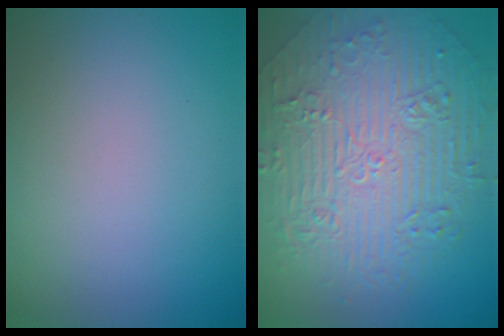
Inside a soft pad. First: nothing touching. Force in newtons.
{"total": 11.2, "press": 7.5, "slide": 8.3}